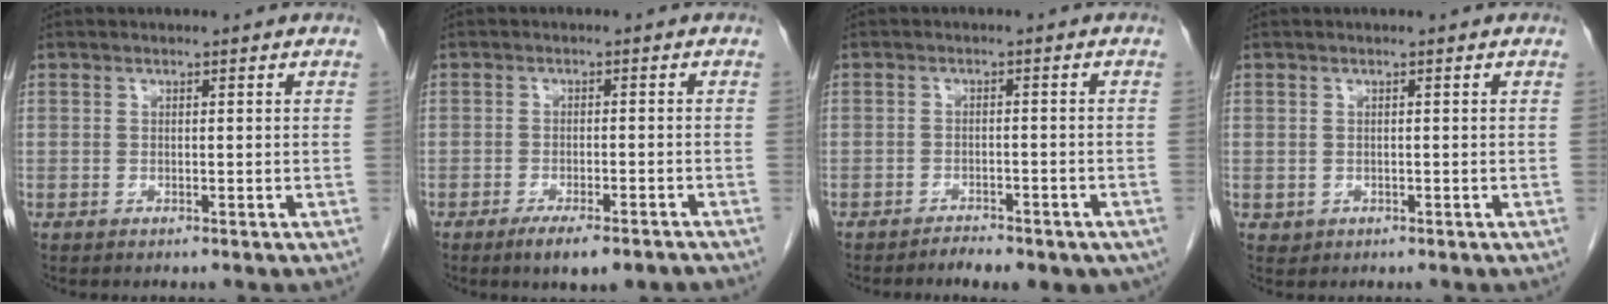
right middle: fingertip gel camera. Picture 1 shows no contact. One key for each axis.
{"total": 6.8, "fx": -5.1, "fy": 1.3, "fz": 4.3, "tx": -0.056, "ty": -0.009, "tz": -0.073}
{"total": 7.3, "fx": -5.6, "fy": 2.7, "fz": 3.8, "tx": -0.042, "ty": 0.008, "tz": -0.072}
{"total": 0.7, "fx": -0.1, "fy": 0.6, "fz": 0.2, "tx": -0.004, "ty": 0.001, "tz": 0.003}